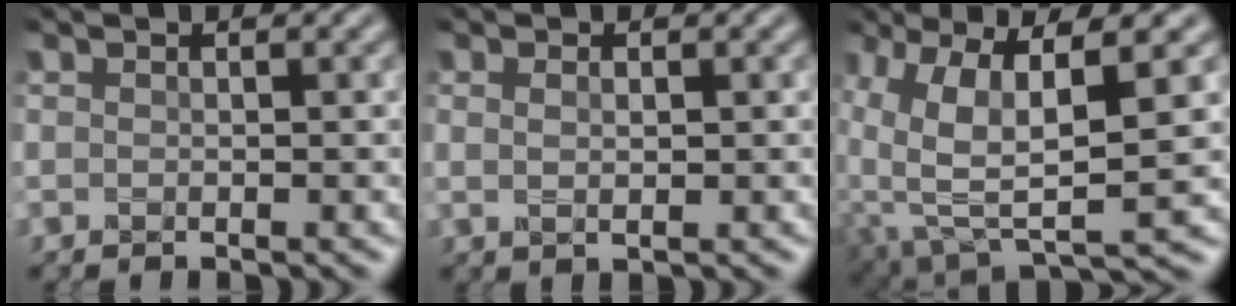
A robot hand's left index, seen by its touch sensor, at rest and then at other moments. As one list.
[{"total": 1.0, "force": [0.5, 0.4, 0.7], "torque": [-0.013, 0.002, 0.008]}, {"total": 8.9, "force": [1.5, 3.4, 8.1], "torque": [-0.168, -0.013, 0.031]}]